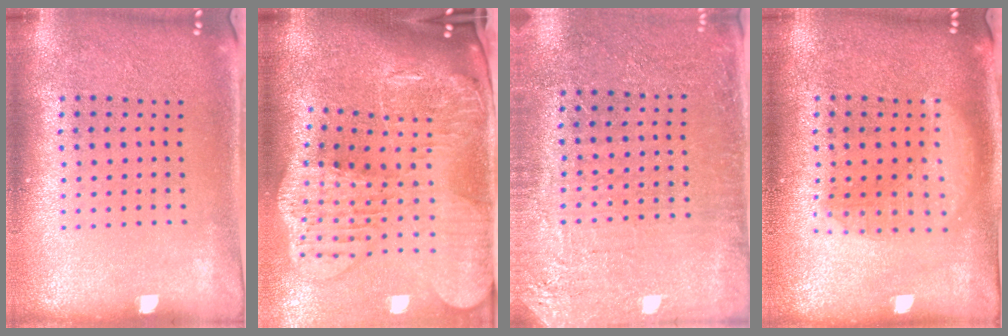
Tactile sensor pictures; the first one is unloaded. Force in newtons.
{"total": 4.4, "press": 3.3, "slide": 2.9}
{"total": 2.9, "press": 2.8, "slide": 0.5}
{"total": 1.4, "press": 1.4, "slide": 0.1}